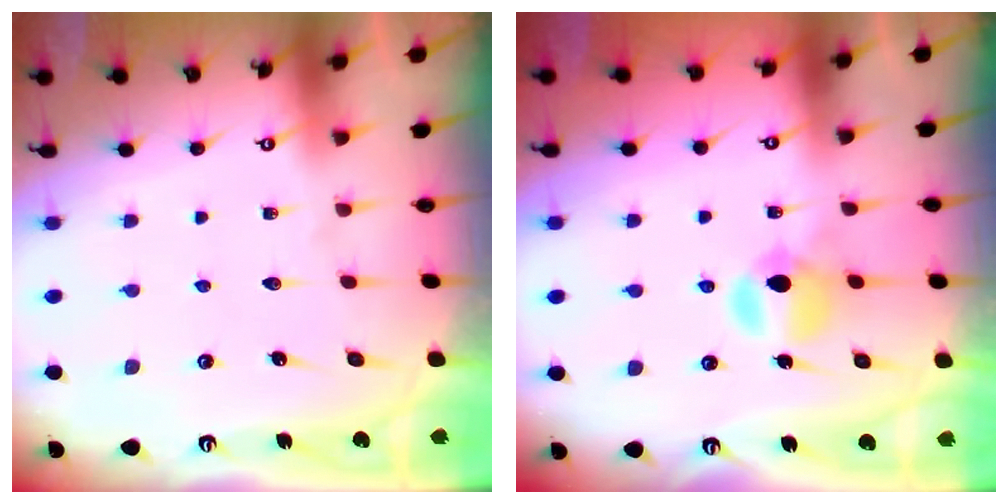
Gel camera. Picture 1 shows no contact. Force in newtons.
{"total": 7.8, "press": 7.7, "slide": 0.7}